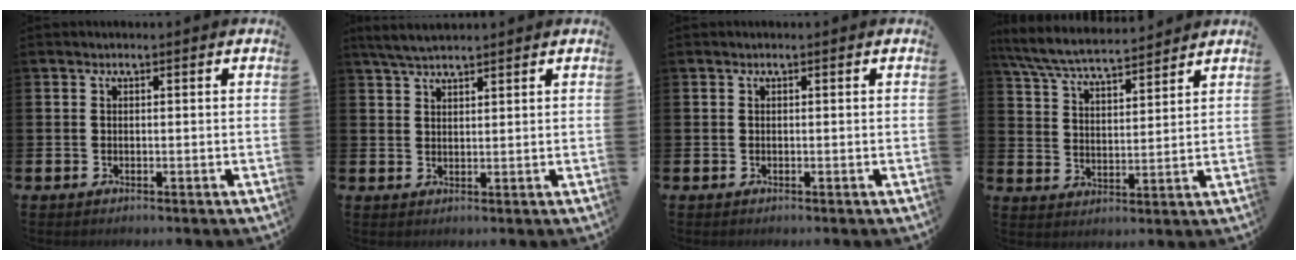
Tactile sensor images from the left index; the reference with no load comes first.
{"total": 5.0, "force": [4.8, 0.5, 1.3], "torque": [-0.046, -0.013, 0.089]}
{"total": 0.0}
{"total": 6.8, "force": [6.5, 0.7, 1.9], "torque": [-0.065, -0.037, 0.115]}